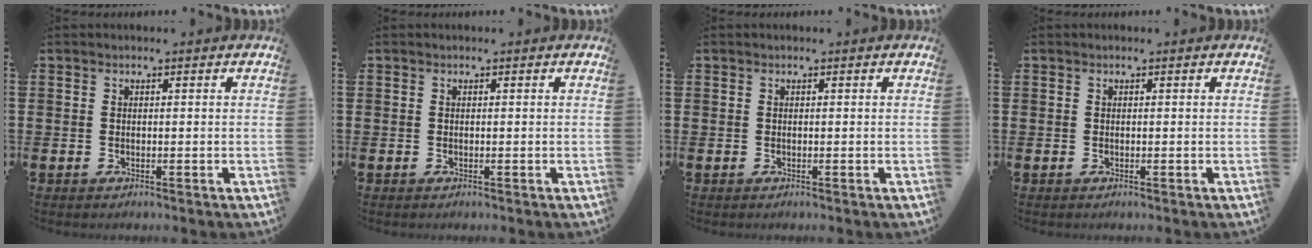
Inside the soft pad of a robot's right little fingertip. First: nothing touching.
{"total": 0.0}
{"total": 0.0}
{"total": 0.0}